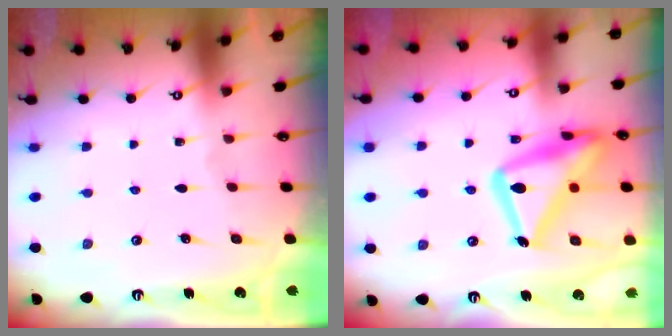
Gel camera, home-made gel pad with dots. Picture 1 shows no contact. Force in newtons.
{"total": 22.8, "press": 22.7, "slide": 1.4}